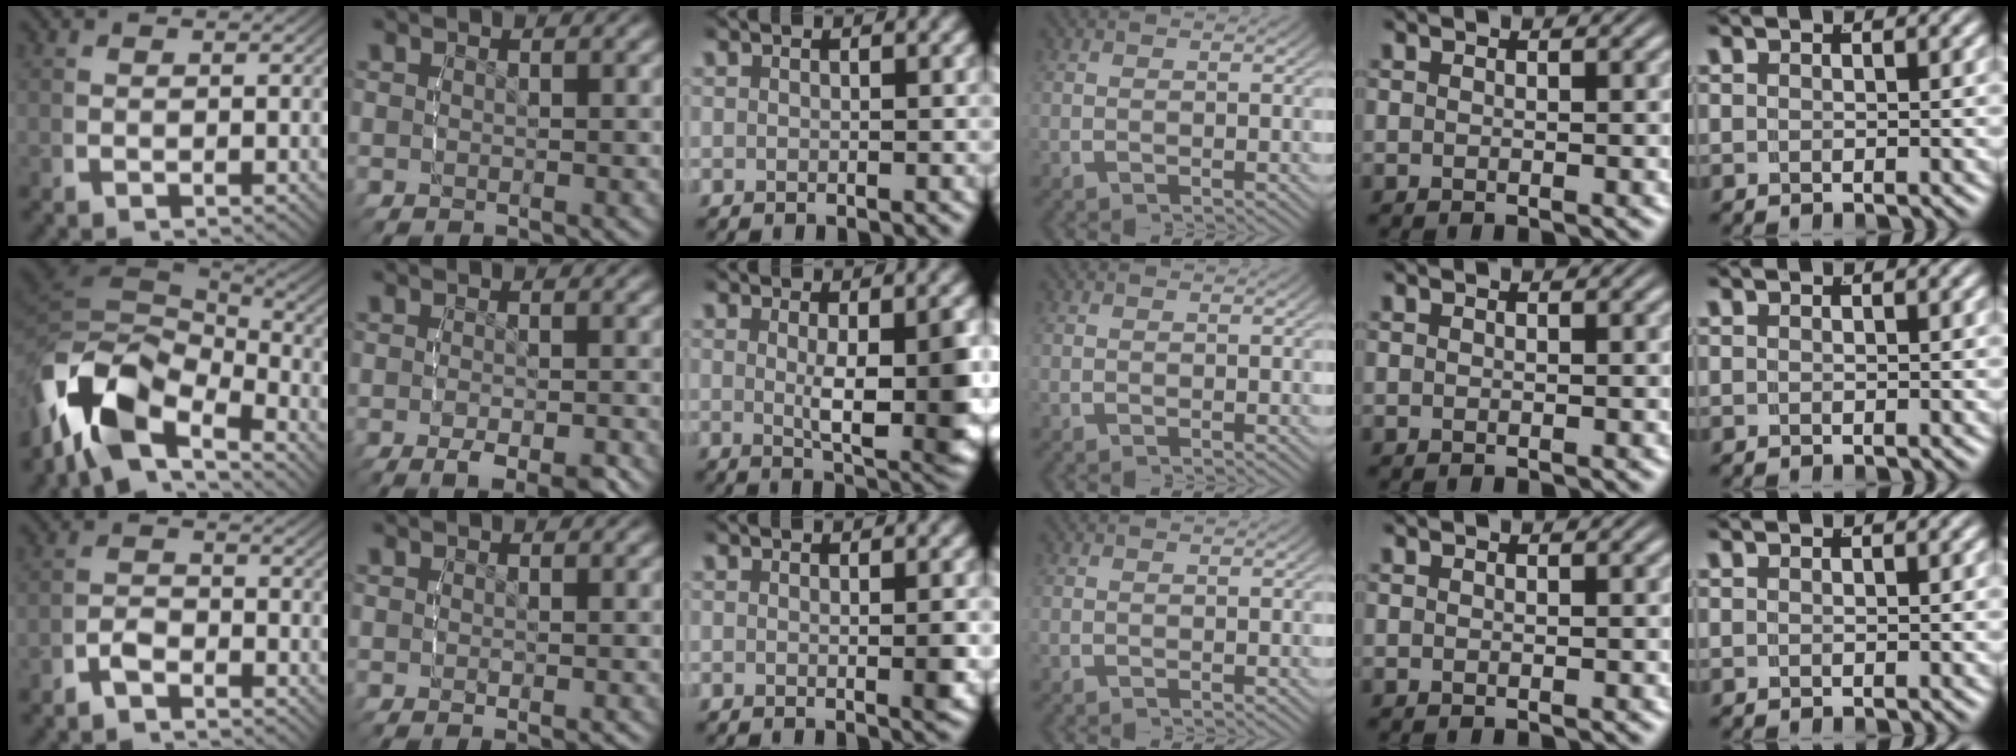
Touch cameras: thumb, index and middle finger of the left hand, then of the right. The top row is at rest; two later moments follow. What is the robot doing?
{"motion": "lift_and_place", "object": "bottle cap"}